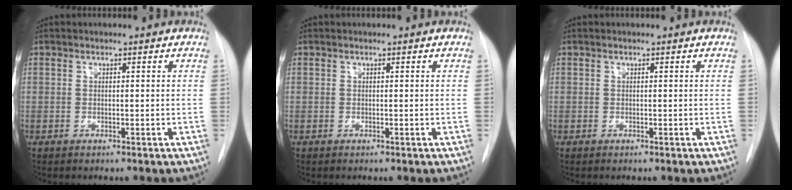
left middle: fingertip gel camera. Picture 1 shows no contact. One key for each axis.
{"total": 0.0}
{"total": 0.0}